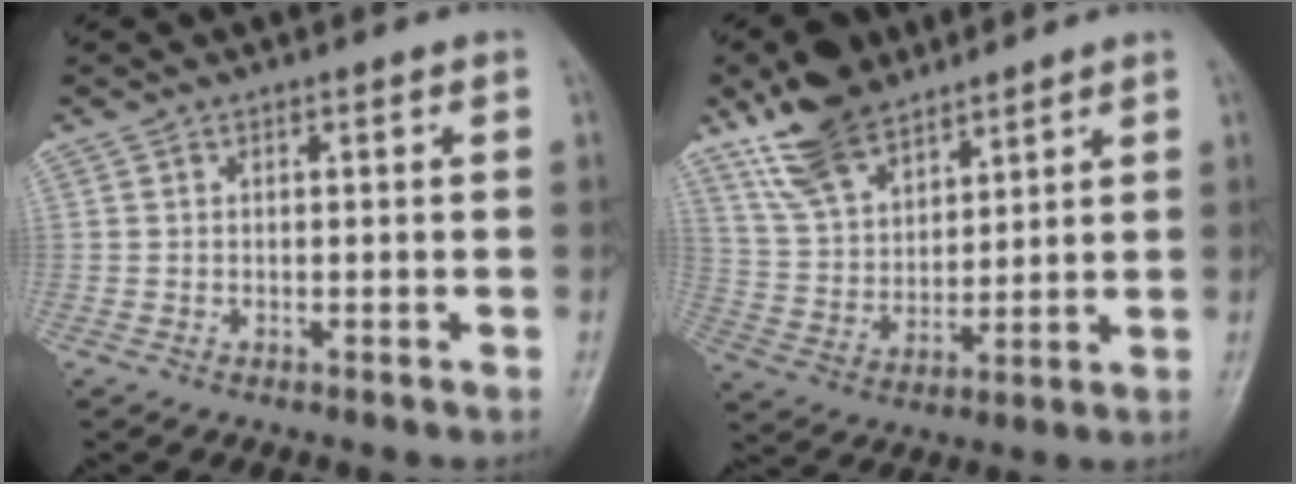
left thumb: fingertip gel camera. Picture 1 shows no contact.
{"total": 13.7, "force": [9.8, 6.3, 7.1], "torque": [-0.110, -0.037, 0.195]}